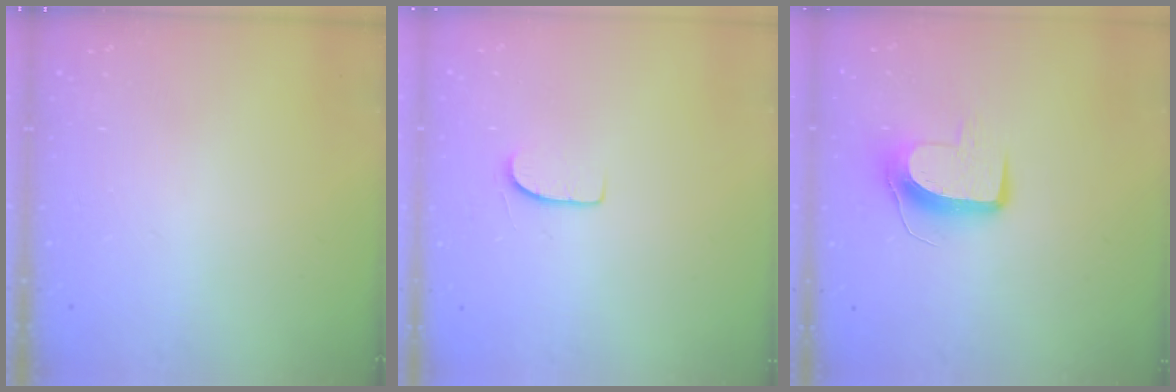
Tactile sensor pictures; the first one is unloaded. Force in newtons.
{"total": 6.1, "press": 6.1, "slide": 0.5}
{"total": 9.6, "press": 9.6, "slide": 0.2}